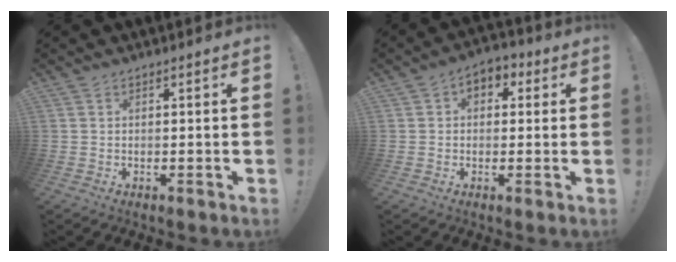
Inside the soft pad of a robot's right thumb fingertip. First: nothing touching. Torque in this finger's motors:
{"motor_torque": [0.67, 0.94, 0.37, -0.31, -0.04]}